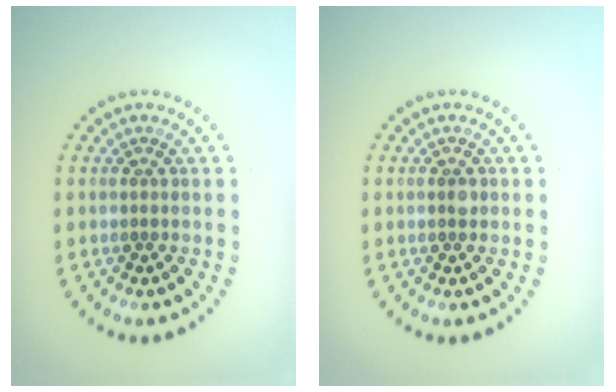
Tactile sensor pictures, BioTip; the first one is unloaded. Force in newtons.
{"total": 1.0, "press": 1.0, "slide": 0.2}